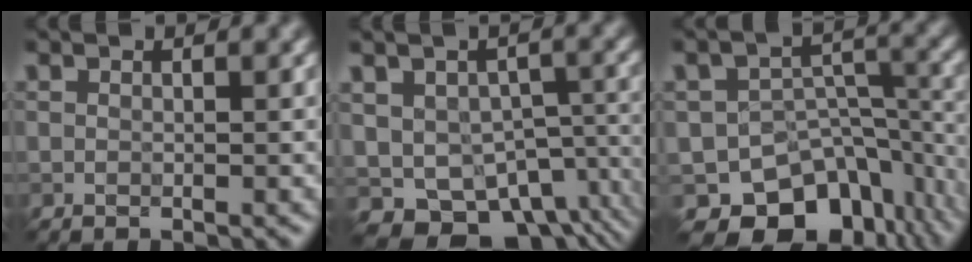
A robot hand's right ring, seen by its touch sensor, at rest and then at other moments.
{"total": 9.6, "force": [-5.3, 6.5, 4.7], "torque": [-0.065, -0.021, -0.037]}
{"total": 10.2, "force": [-7.4, 6.2, 3.2], "torque": [-0.028, -0.006, -0.102]}